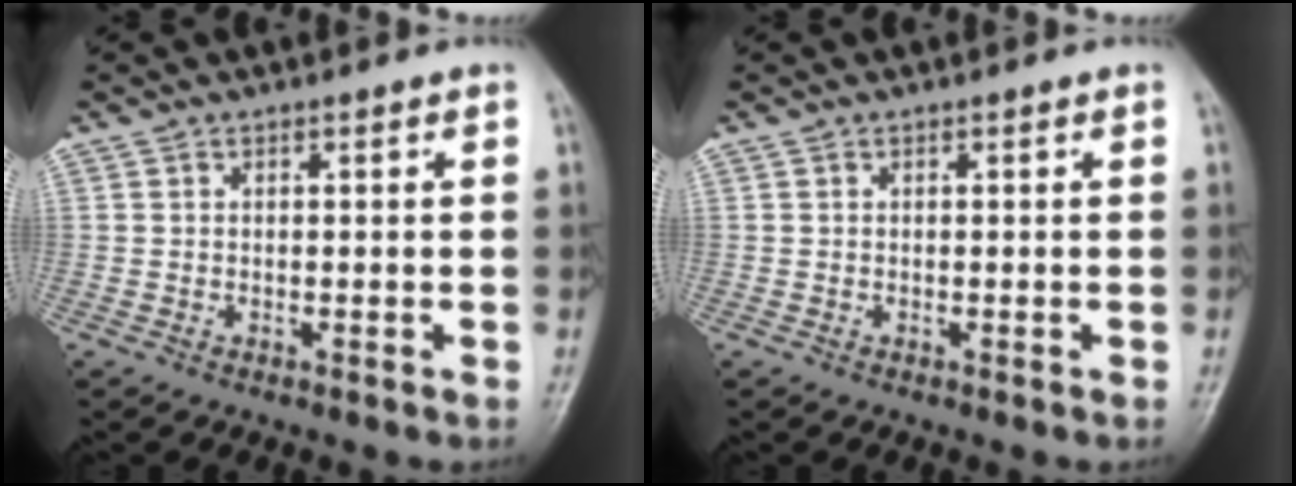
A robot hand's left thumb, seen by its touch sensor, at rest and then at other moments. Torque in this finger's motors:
{"motor_torque": [0.09, 0.01, -0.10, -0.19, 0.00]}